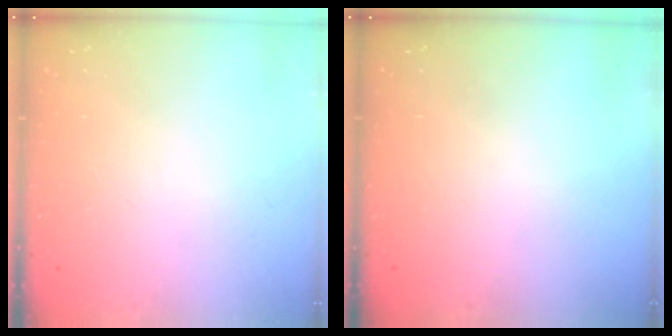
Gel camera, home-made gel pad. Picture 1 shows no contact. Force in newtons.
{"total": 0.0}